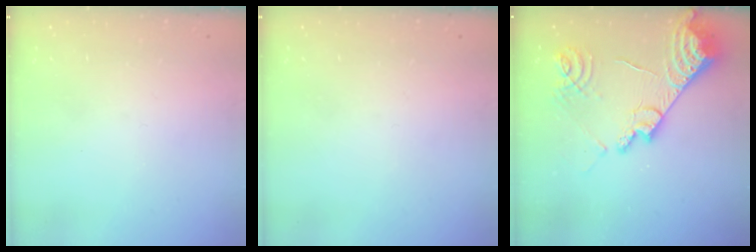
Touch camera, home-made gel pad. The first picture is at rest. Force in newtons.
{"total": 0.0}
{"total": 17.4, "press": 17.4, "slide": 1.3}